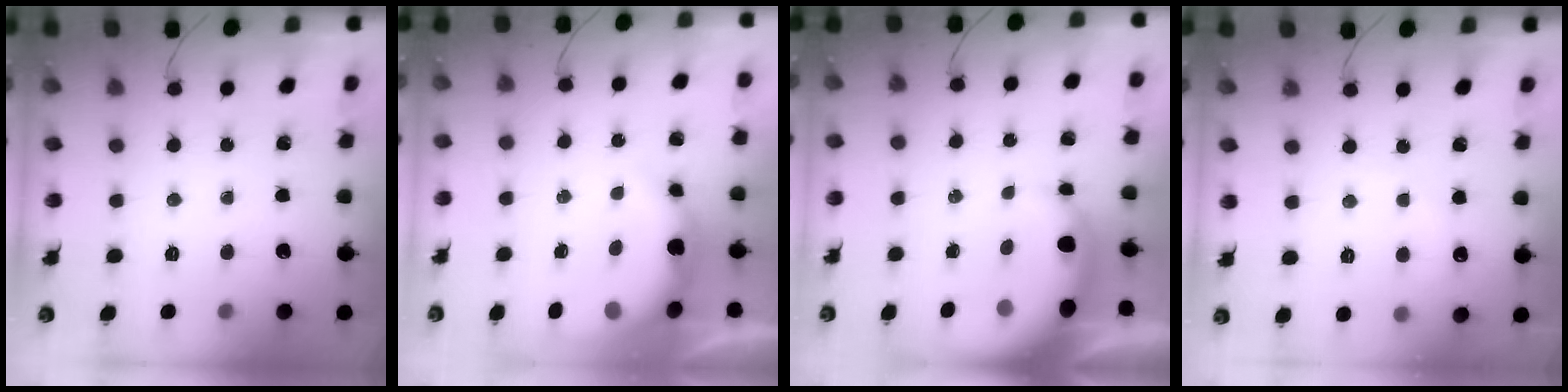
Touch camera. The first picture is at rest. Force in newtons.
{"total": 8.6, "press": 8.6, "slide": 0.7}
{"total": 6.5, "press": 6.4, "slide": 1.3}
{"total": 5.3, "press": 5.2, "slide": 1.0}